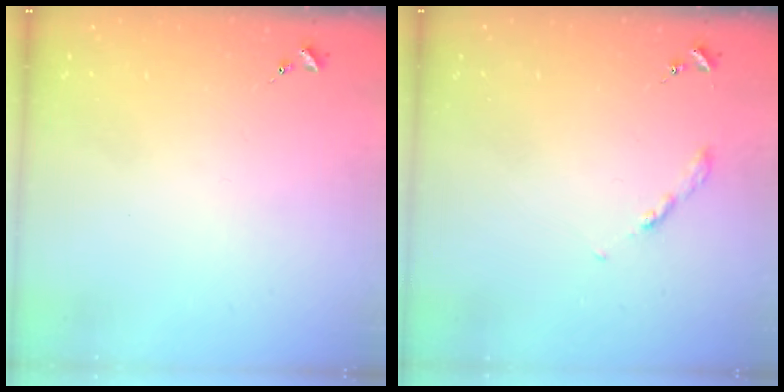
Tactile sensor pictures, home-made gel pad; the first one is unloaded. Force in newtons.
{"total": 2.7, "press": 2.6, "slide": 0.3}